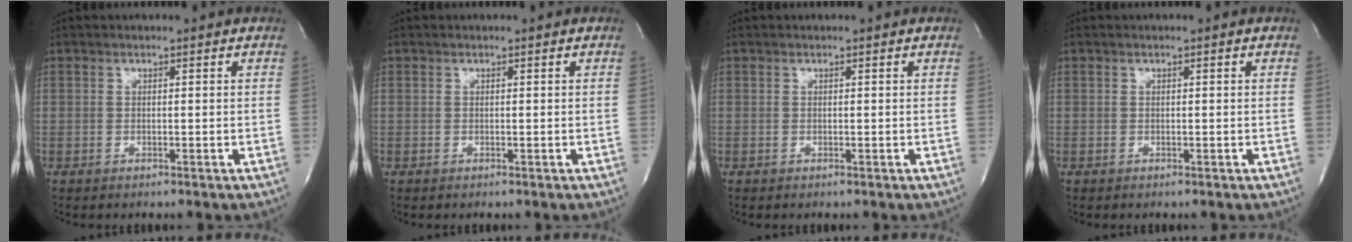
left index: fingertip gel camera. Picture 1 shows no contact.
{"total": 0.0}
{"total": 0.0}
{"total": 0.0}